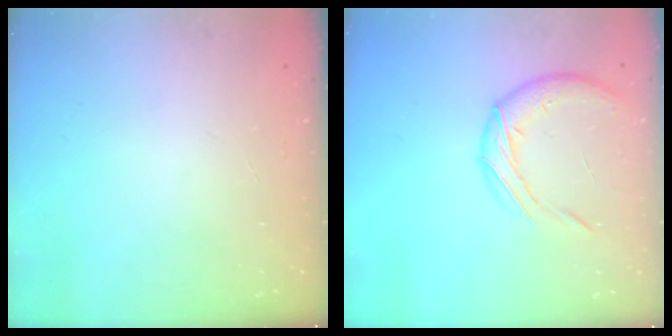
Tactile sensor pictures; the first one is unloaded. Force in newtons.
{"total": 10.8, "press": 10.8, "slide": 0.4}